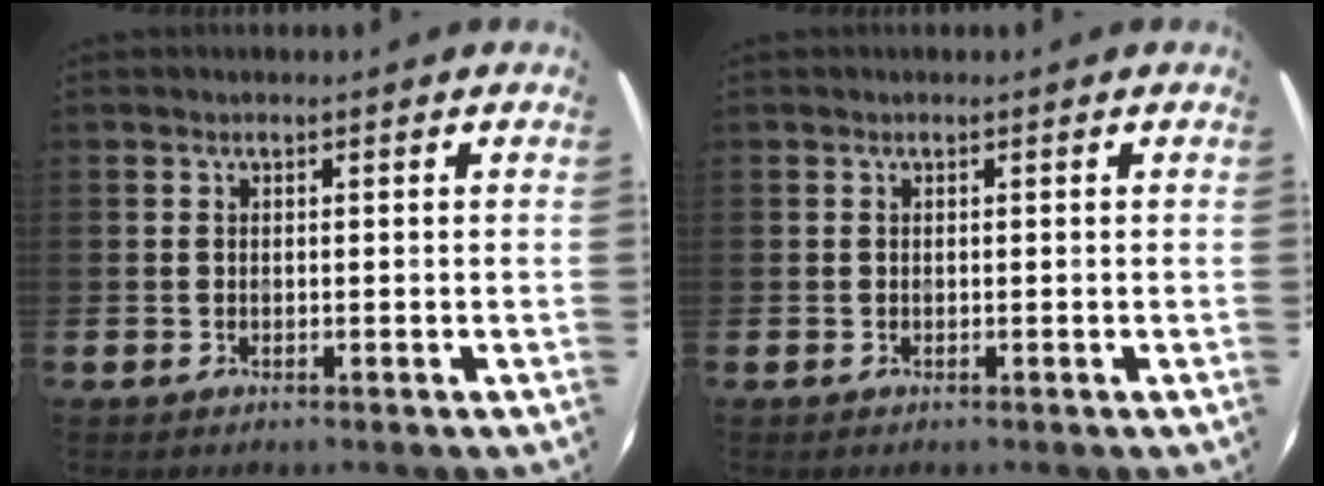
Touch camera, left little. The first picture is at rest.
{"total": 0.0}